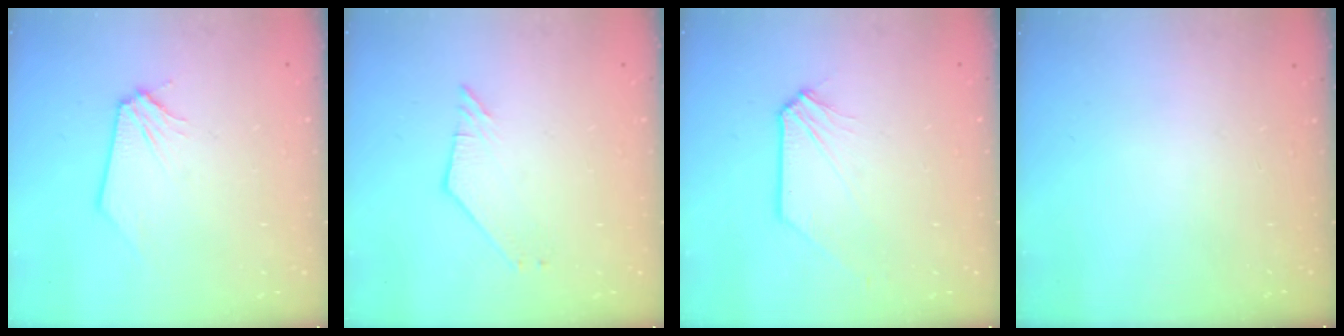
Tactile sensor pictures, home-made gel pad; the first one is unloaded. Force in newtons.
{"total": 2.4, "press": 2.4, "slide": 0.1}
{"total": 1.2, "press": 1.1, "slide": 0.2}
{"total": 0.0}